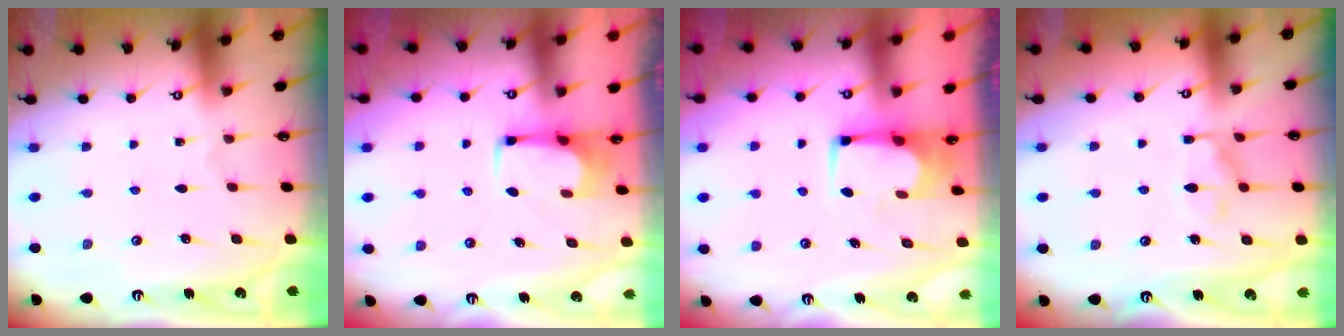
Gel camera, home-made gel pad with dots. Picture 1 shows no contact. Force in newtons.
{"total": 2.3, "press": 2.3, "slide": 0.3}
{"total": 2.5, "press": 2.5, "slide": 0.1}
{"total": 9.6, "press": 9.6, "slide": 0.7}